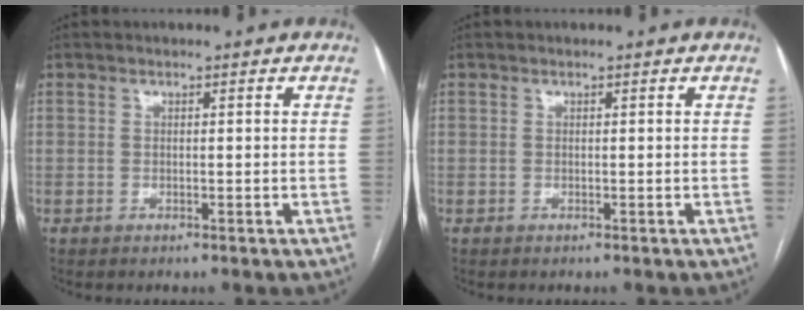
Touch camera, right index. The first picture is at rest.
{"total": 0.0}